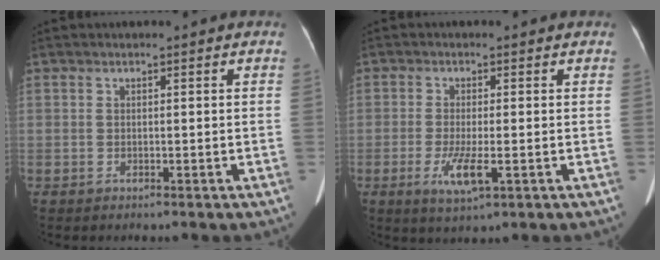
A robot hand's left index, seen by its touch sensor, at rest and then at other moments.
{"total": 4.4, "force": [-1.4, 0.8, 4.1], "torque": [-0.086, -0.011, -0.022]}